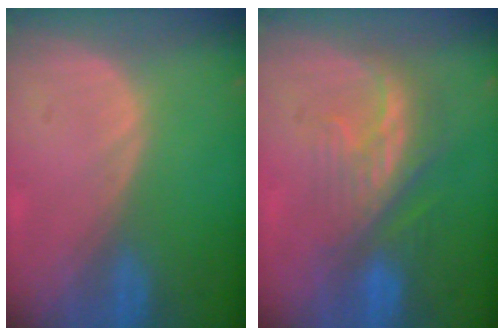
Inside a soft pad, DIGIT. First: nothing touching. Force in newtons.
{"total": 8.3, "press": 7.5, "slide": 3.7}